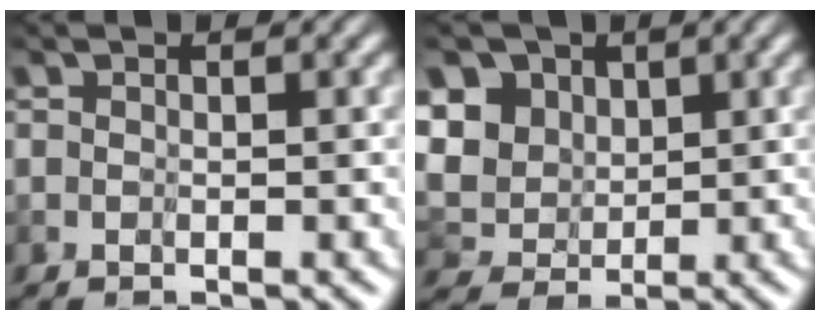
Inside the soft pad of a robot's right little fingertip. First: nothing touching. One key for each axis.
{"total": 9.3, "fx": 4.3, "fy": 7.4, "fz": 3.6, "tx": -0.107, "ty": 0.016, "tz": 0.071}